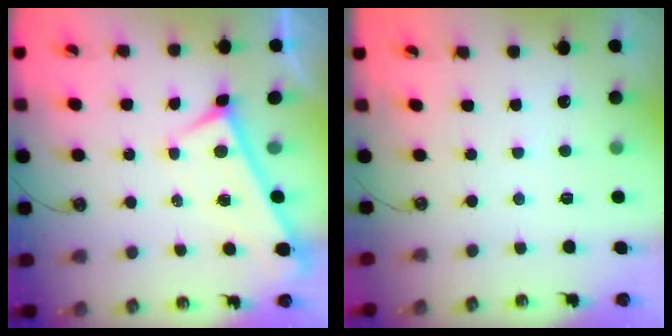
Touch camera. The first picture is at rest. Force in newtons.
{"total": 2.9, "press": 2.9, "slide": 0.3}